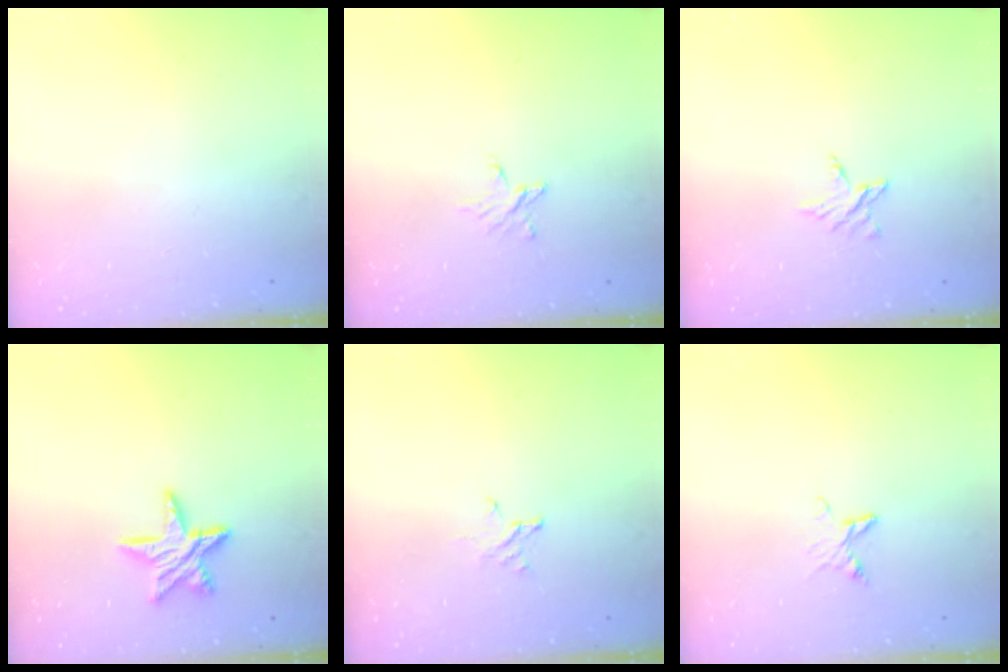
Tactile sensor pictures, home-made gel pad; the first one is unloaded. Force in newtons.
{"total": 2.5, "press": 2.5, "slide": 0.2}
{"total": 4.3, "press": 4.3, "slide": 0.4}
{"total": 11.2, "press": 11.2, "slide": 0.8}
{"total": 2.5, "press": 2.5, "slide": 0.1}
{"total": 3.2, "press": 3.2, "slide": 0.4}